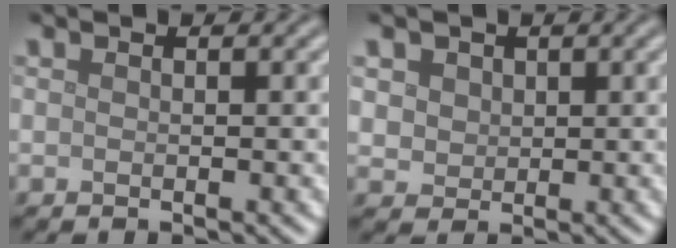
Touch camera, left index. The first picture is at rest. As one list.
[{"total": 3.4, "force": [1.6, 2.7, 1.4], "torque": [-0.042, 0.005, 0.030]}]